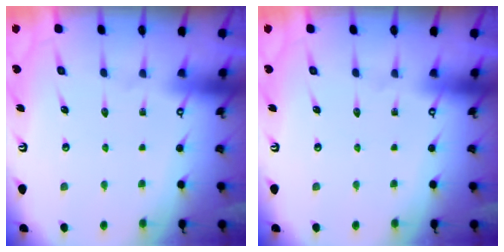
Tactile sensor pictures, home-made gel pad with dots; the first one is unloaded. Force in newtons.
{"total": 0.0}